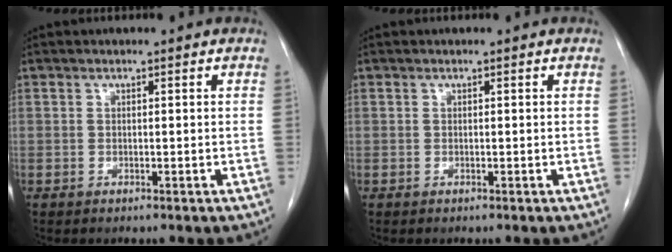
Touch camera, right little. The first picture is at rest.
{"total": 0.0}